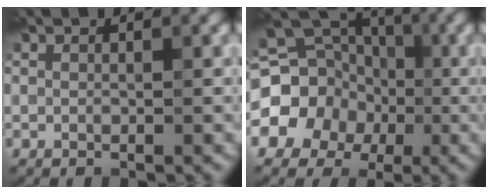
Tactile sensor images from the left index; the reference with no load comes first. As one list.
[{"total": 12.5, "force": [-2.8, 11.3, 4.4], "torque": [-0.109, 0.009, -0.075]}]